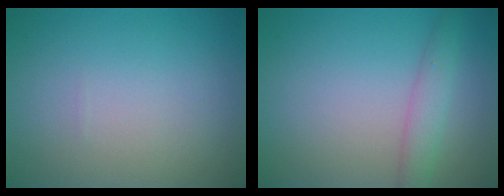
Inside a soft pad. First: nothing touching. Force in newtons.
{"total": 2.4, "press": 2.4, "slide": 0.1}